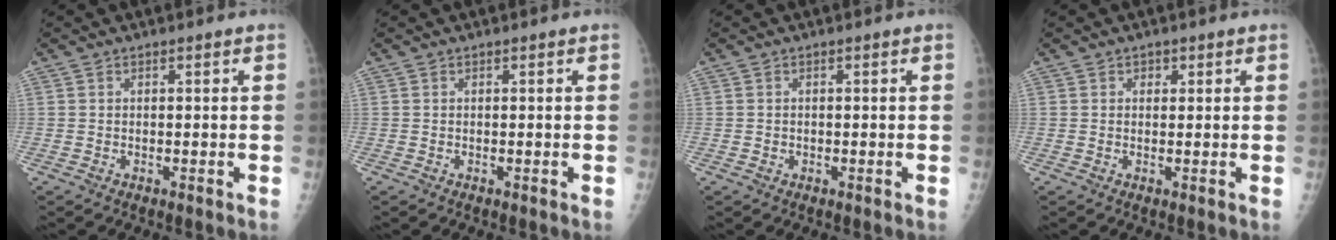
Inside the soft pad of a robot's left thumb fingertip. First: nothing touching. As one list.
[{"total": 0.0}, {"total": 0.6, "force": [-0.2, 0.6, 0.1], "torque": [0.001, 0.003, -0.003]}, {"total": 1.2, "force": [0.6, 1.0, 0.4], "torque": [0.007, -0.001, 0.006]}]